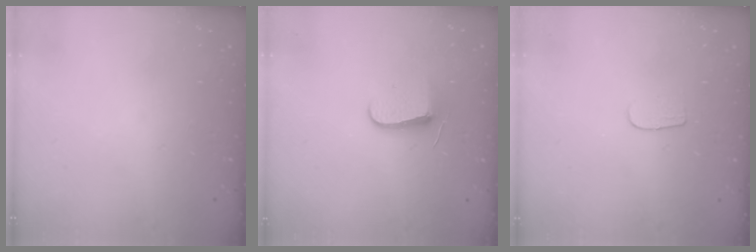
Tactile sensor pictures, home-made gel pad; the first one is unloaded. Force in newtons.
{"total": 7.8, "press": 7.7, "slide": 0.4}
{"total": 4.8, "press": 4.8, "slide": 0.5}